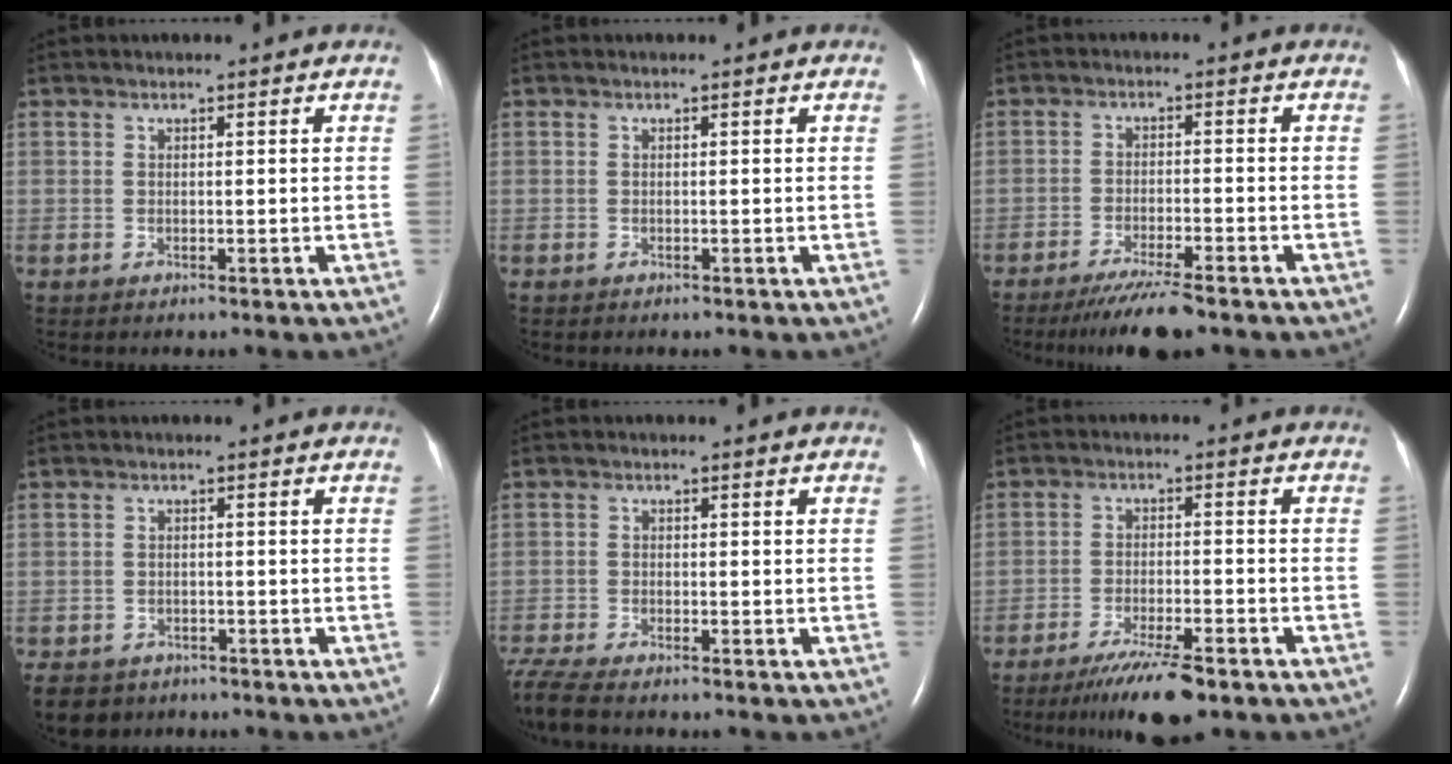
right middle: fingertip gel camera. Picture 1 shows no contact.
{"total": 0.0}
{"total": 7.7, "force": [-6.1, 0.3, 4.6], "torque": [-0.079, -0.021, -0.103]}
{"total": 6.8, "force": [-5.2, 4.2, 1.4], "torque": [-0.033, -0.006, -0.077]}
{"total": 6.7, "force": [-5.9, 1.0, 3.0], "torque": [-0.069, -0.017, -0.108]}
{"total": 9.1, "force": [-6.7, 1.1, 6.1], "torque": [-0.105, -0.022, -0.110]}